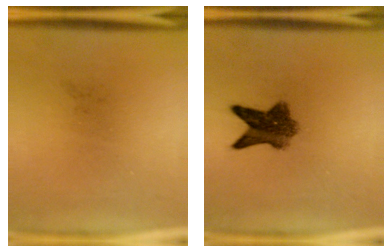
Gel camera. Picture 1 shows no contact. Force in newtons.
{"total": 6.9}